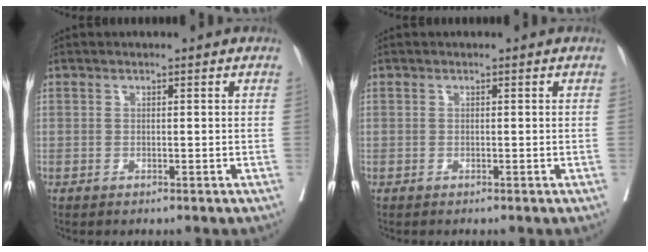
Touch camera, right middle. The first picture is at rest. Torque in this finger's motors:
{"motor_torque": [0.41, -0.34, 0.03, 0.00]}